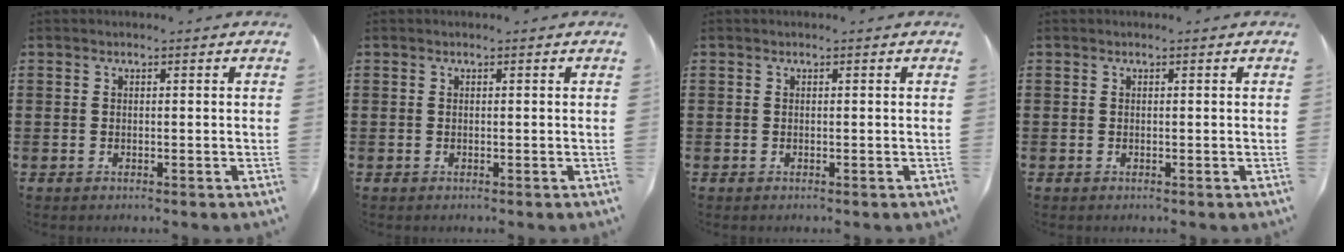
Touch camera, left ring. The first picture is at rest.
{"total": 0.0}
{"total": 0.0}
{"total": 0.0}